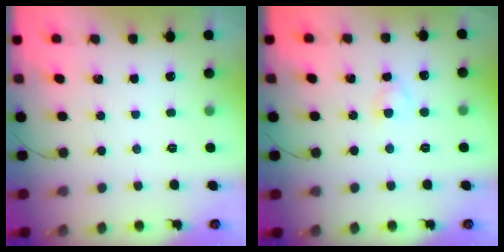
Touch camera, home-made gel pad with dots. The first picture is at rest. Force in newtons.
{"total": 2.9, "press": 2.7, "slide": 1.1}